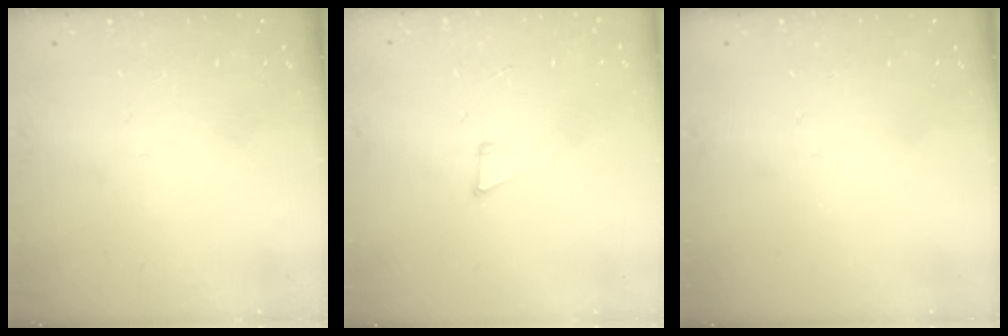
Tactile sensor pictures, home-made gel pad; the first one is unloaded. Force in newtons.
{"total": 4.2, "press": 3.2, "slide": 2.7}
{"total": 0.0}